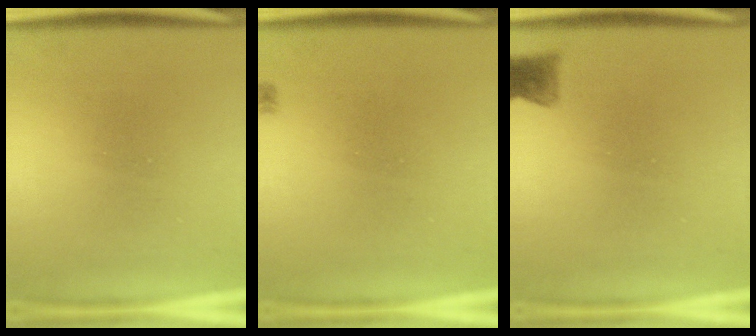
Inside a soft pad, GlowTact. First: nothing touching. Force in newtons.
{"total": 1.1}
{"total": 2.0}